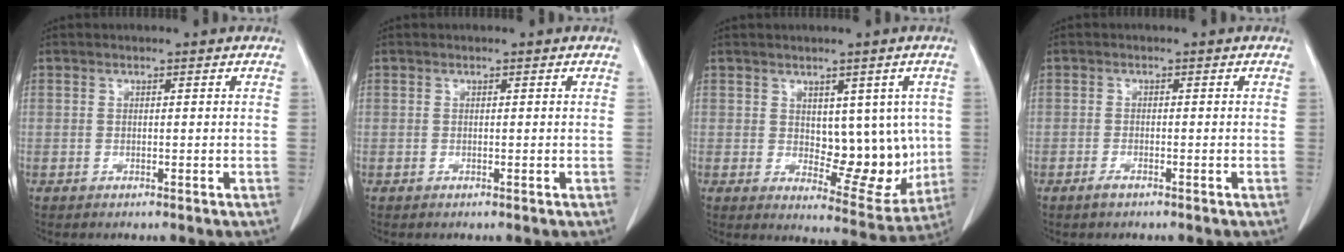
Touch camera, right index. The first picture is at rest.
{"total": 0.0}
{"total": 9.5, "force": [0.8, 5.2, 7.9], "torque": [-0.079, -0.002, 0.033]}
{"total": 1.2, "force": [-0.9, 0.3, 0.8], "torque": [-0.018, -0.001, -0.015]}